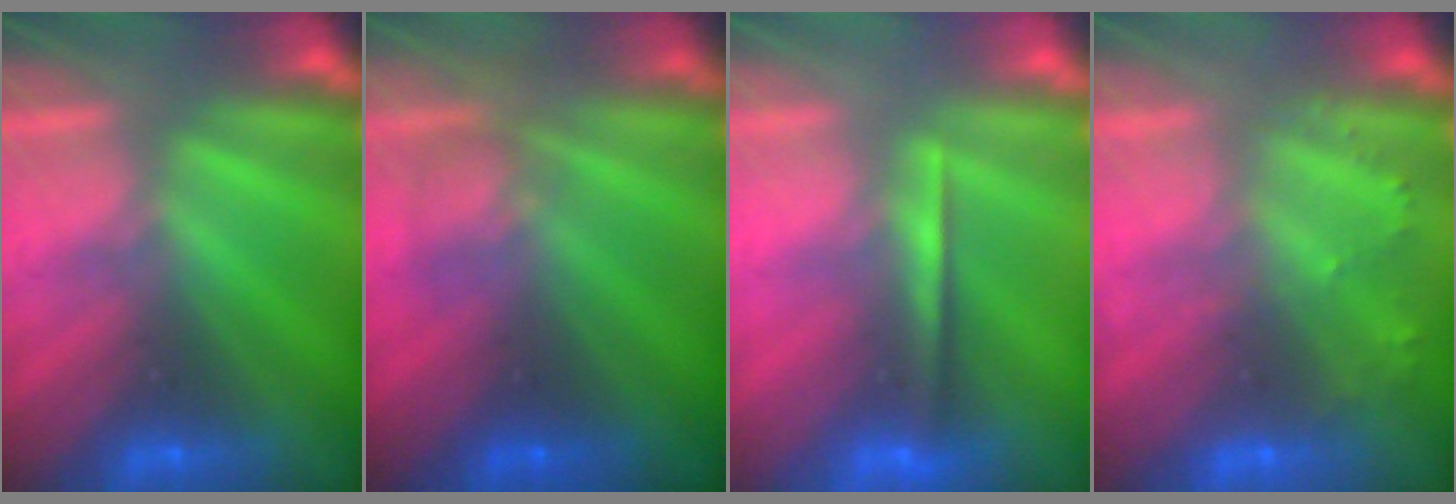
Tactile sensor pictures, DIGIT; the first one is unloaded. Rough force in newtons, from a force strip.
{"total": 2.7}
{"total": 1.3}
{"total": 2.2}